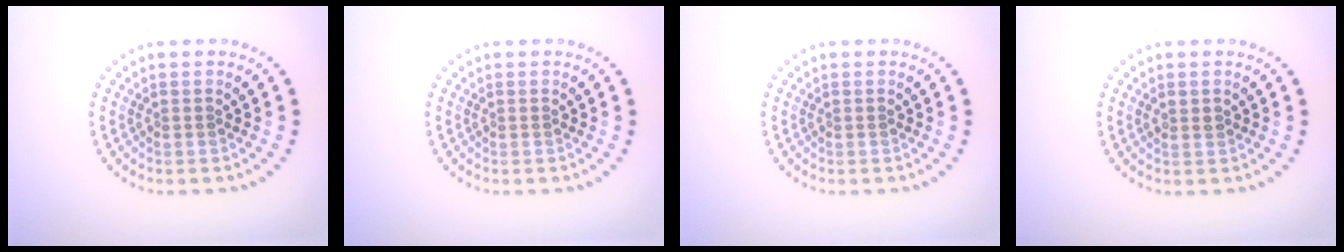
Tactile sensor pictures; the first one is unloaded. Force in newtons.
{"total": 0.0}
{"total": 0.0}
{"total": 0.9, "press": 0.9, "slide": 0.1}